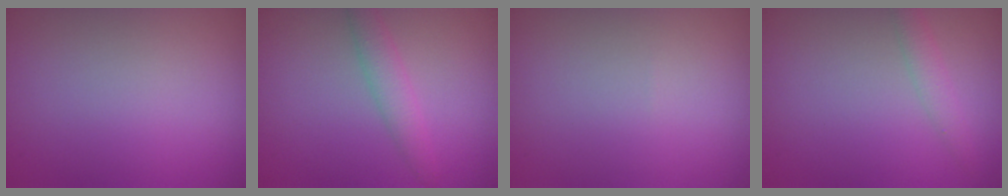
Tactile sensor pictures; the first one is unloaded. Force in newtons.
{"total": 2.3, "press": 2.3, "slide": 0.2}
{"total": 0.0}
{"total": 1.7, "press": 1.7, "slide": 0.1}